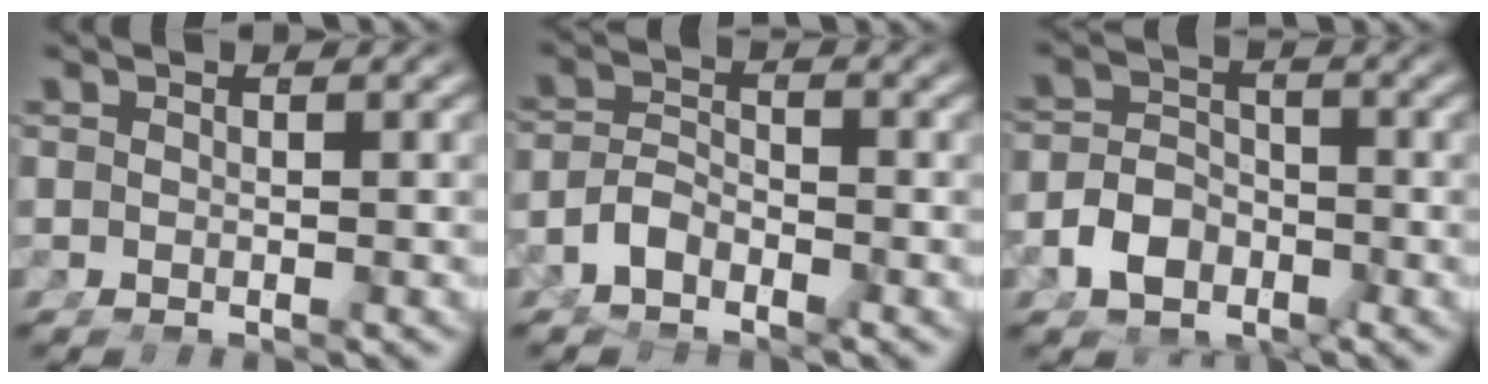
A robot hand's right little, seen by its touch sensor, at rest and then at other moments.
{"total": 3.9, "force": [-2.2, 2.6, 1.8], "torque": [-0.035, -0.008, -0.037]}
{"total": 4.8, "force": [-2.2, 3.7, 2.1], "torque": [-0.033, -0.010, -0.038]}